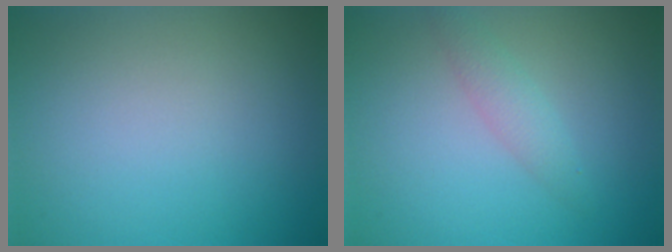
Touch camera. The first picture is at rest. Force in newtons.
{"total": 1.7, "press": 1.7, "slide": 0.1}